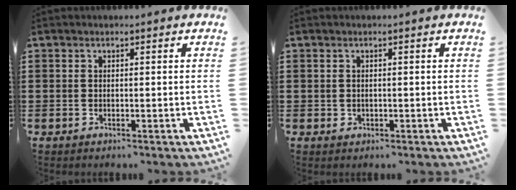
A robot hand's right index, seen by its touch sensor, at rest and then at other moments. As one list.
[{"total": 0.6, "force": [0.2, 0.5, 0.2], "torque": [-0.005, 0.004, 0.004]}]